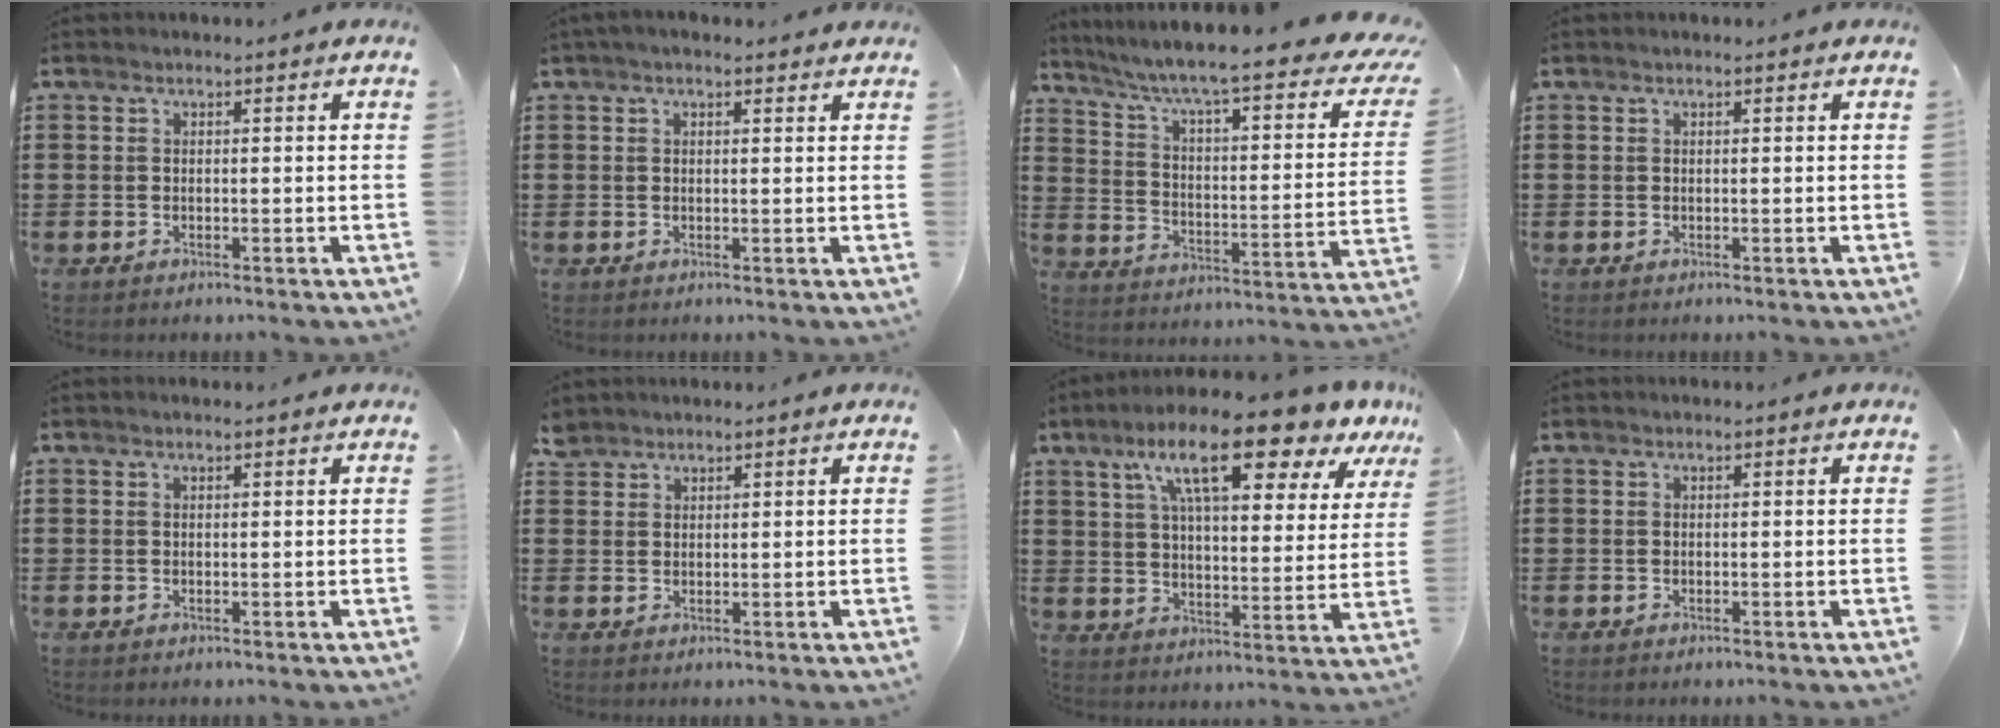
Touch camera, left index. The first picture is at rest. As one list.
[{"total": 1.5, "force": [1.1, 0.4, 1.0], "torque": [-0.021, 0.005, 0.020]}, {"total": 6.6, "force": [4.4, 0.2, 4.9], "torque": [-0.111, -0.039, 0.062]}, {"total": 0.0}, {"total": 0.5, "force": [0.4, 0.0, 0.4], "torque": [-0.008, 0.001, 0.008]}, {"total": 2.1, "force": [1.9, 0.9, 0.1], "torque": [-0.009, 0.003, 0.039]}, {"total": 15.7, "force": [10.3, 3.3, 11.4], "torque": [-0.207, -0.033, 0.163]}, {"total": 0.0}]